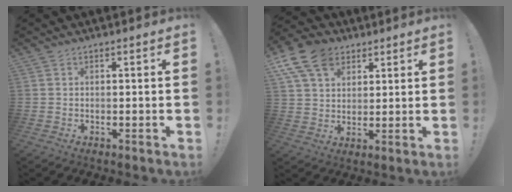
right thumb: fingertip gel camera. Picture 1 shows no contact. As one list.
[{"total": 13.7, "force": [6.9, 9.5, 7.1], "torque": [-0.120, -0.031, 0.136]}]